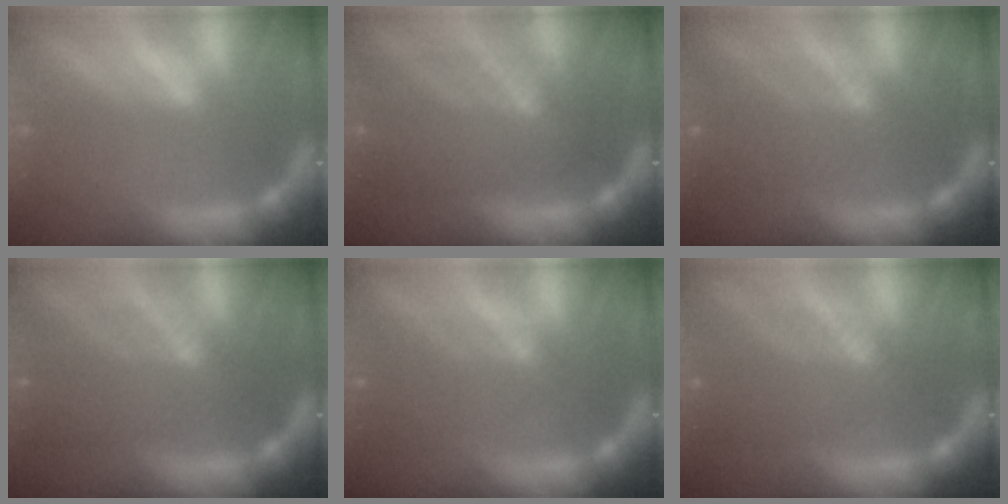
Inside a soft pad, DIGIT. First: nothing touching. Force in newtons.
{"total": 8.0}
{"total": 5.1}
{"total": 6.6}
{"total": 4.1}
{"total": 6.0}